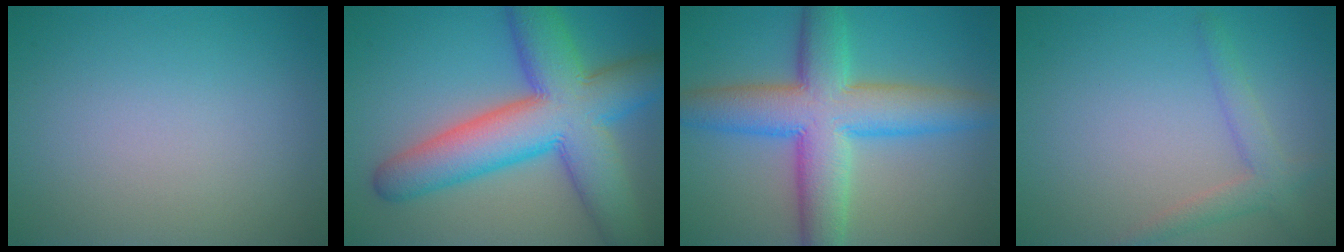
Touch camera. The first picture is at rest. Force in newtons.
{"total": 11.9, "press": 11.9, "slide": 0.6}
{"total": 9.6, "press": 9.6, "slide": 0.1}
{"total": 2.3, "press": 2.3, "slide": 0.1}